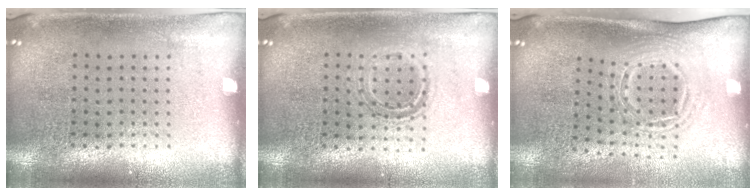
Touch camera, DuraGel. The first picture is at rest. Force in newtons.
{"total": 1.1, "press": 0.9, "slide": 0.6}
{"total": 1.7, "press": 1.2, "slide": 1.2}